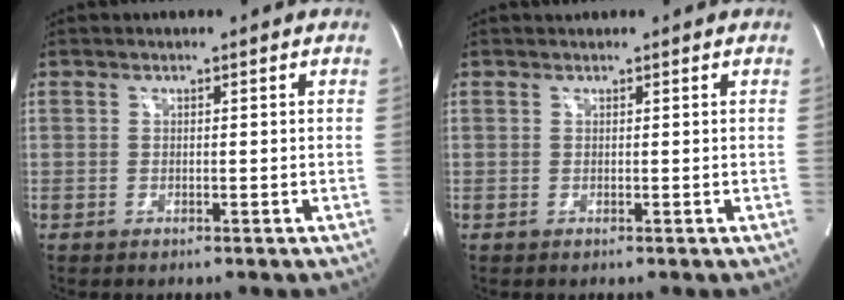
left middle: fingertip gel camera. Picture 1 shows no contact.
{"total": 0.5, "force": [0.5, 0.1, 0.0], "torque": [-0.009, 0.011, 0.012]}